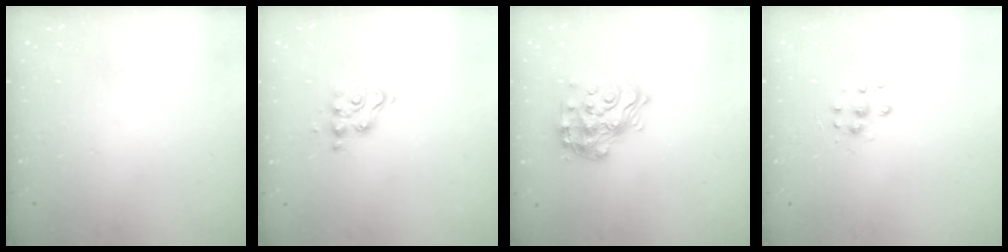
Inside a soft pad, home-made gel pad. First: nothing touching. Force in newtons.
{"total": 5.7, "press": 5.7, "slide": 0.3}
{"total": 16.1, "press": 16.0, "slide": 1.1}
{"total": 6.4, "press": 6.4, "slide": 0.5}